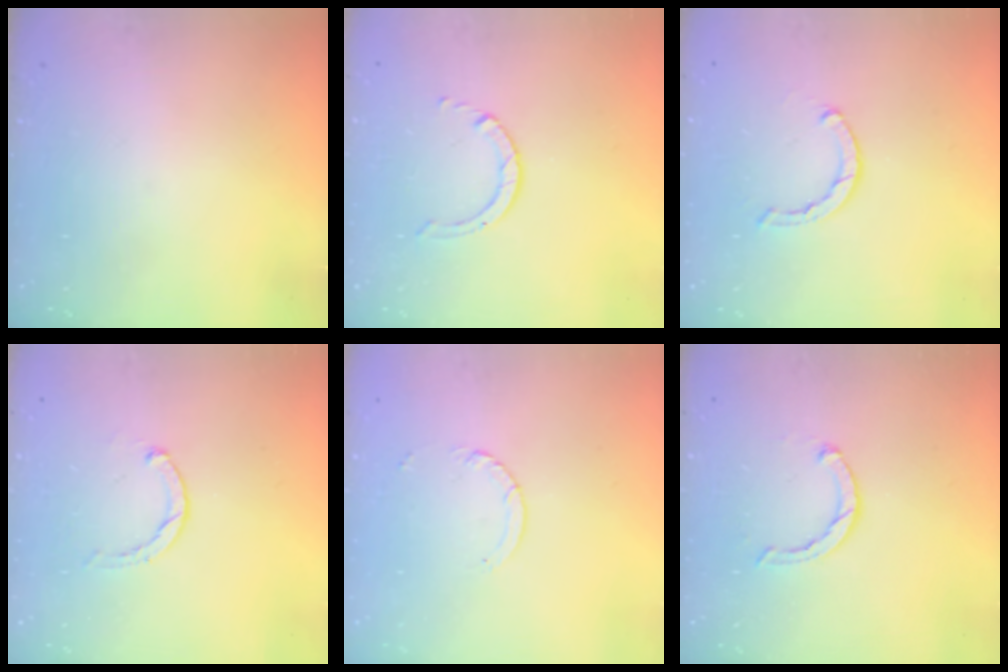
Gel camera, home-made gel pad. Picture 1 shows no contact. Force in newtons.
{"total": 1.7, "press": 1.7, "slide": 0.1}
{"total": 2.1, "press": 2.1, "slide": 0.2}
{"total": 0.6, "press": 0.6, "slide": 0.2}
{"total": 3.8, "press": 3.8, "slide": 0.3}
{"total": 2.5, "press": 2.5, "slide": 0.4}